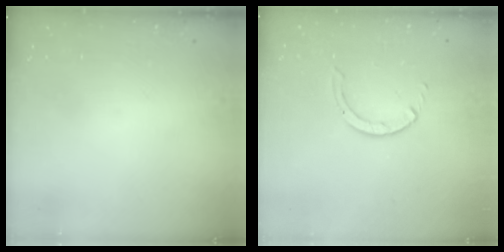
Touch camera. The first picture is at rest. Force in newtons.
{"total": 1.7, "press": 1.7, "slide": 0.1}